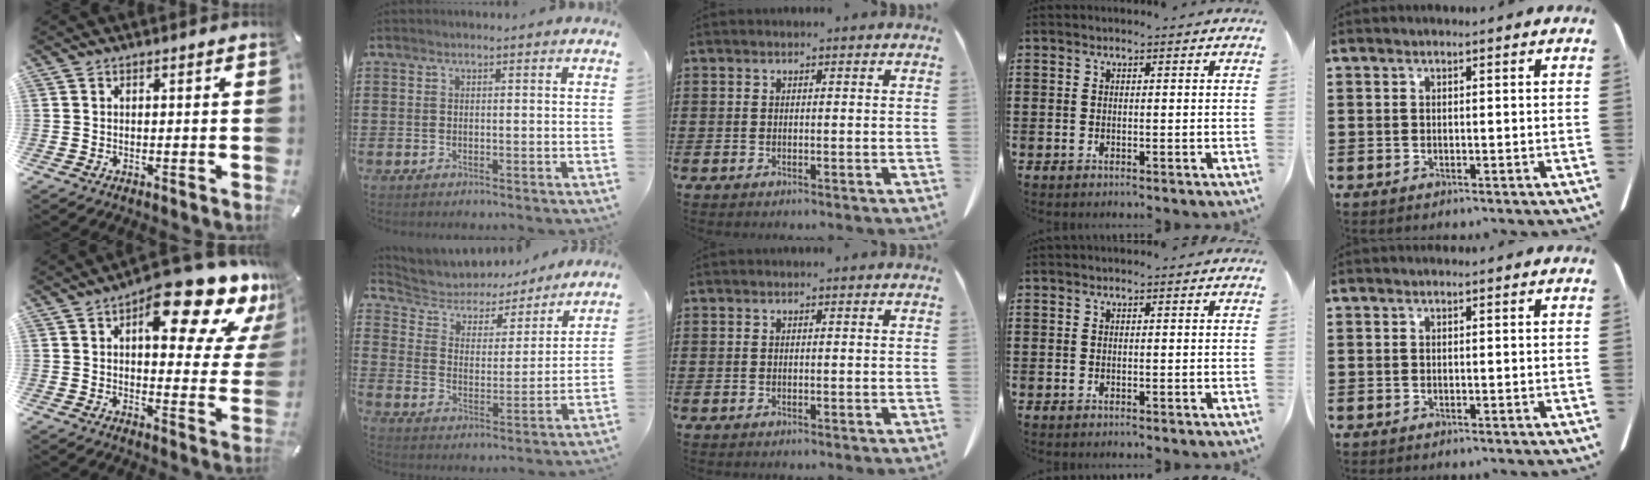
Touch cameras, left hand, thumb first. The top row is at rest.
{"thumb": {"total": 20.2, "force": [11.3, 8.4, 14.5], "torque": [-0.185, -0.071, 0.177]}, "index": {"total": 4.6, "force": [4.0, 2.2, 0.5], "torque": [-0.041, -0.028, 0.064]}}